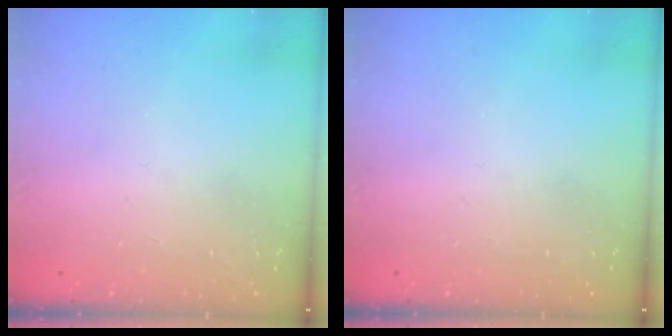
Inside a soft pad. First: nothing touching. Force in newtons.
{"total": 0.0}